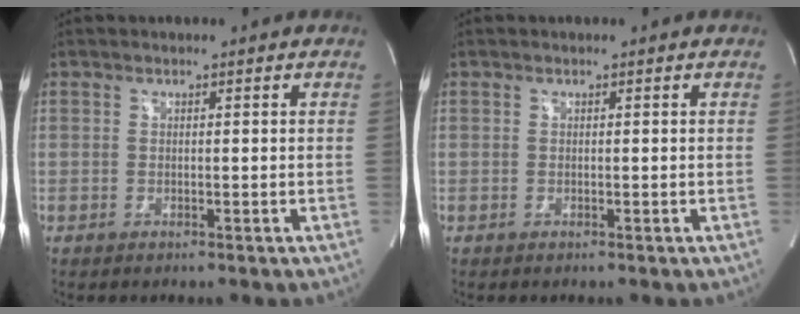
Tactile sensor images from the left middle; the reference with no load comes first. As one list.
[{"total": 0.0}]